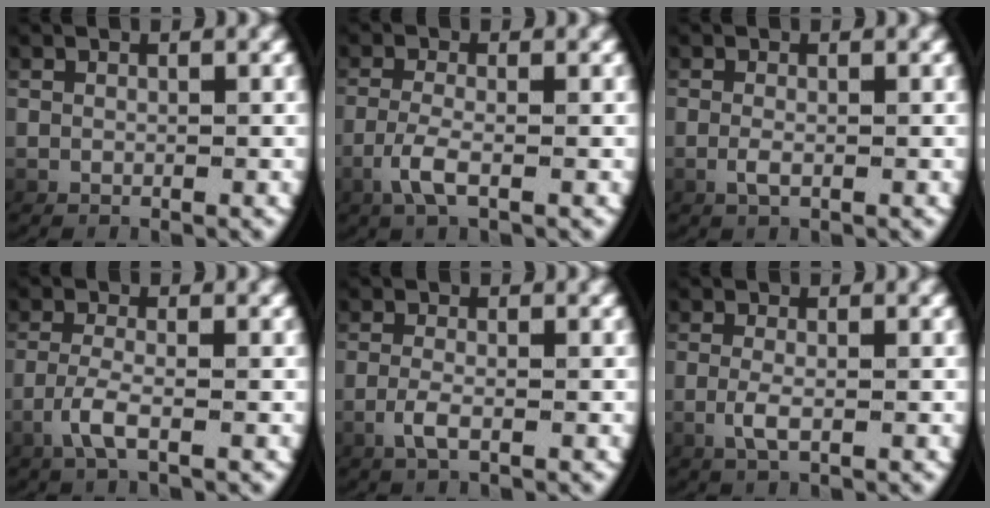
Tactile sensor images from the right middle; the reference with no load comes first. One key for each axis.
{"total": 2.4, "fx": -1.0, "fy": 0.0, "fz": 2.2, "tx": -0.061, "ty": -0.019, "tz": -0.007}
{"total": 0.9, "fx": -0.5, "fy": 0.0, "fz": 0.8, "tx": -0.033, "ty": -0.016, "tz": 0.000}
{"total": 2.4, "fx": -1.1, "fy": -0.1, "fz": 2.2, "tx": -0.058, "ty": -0.017, "tz": -0.009}
{"total": 1.7, "fx": -0.8, "fy": 0.0, "fz": 1.5, "tx": -0.045, "ty": -0.015, "tz": -0.006}
{"total": 1.6, "fx": -0.4, "fy": 0.0, "fz": 1.5, "tx": -0.047, "ty": -0.017, "tz": 0.003}